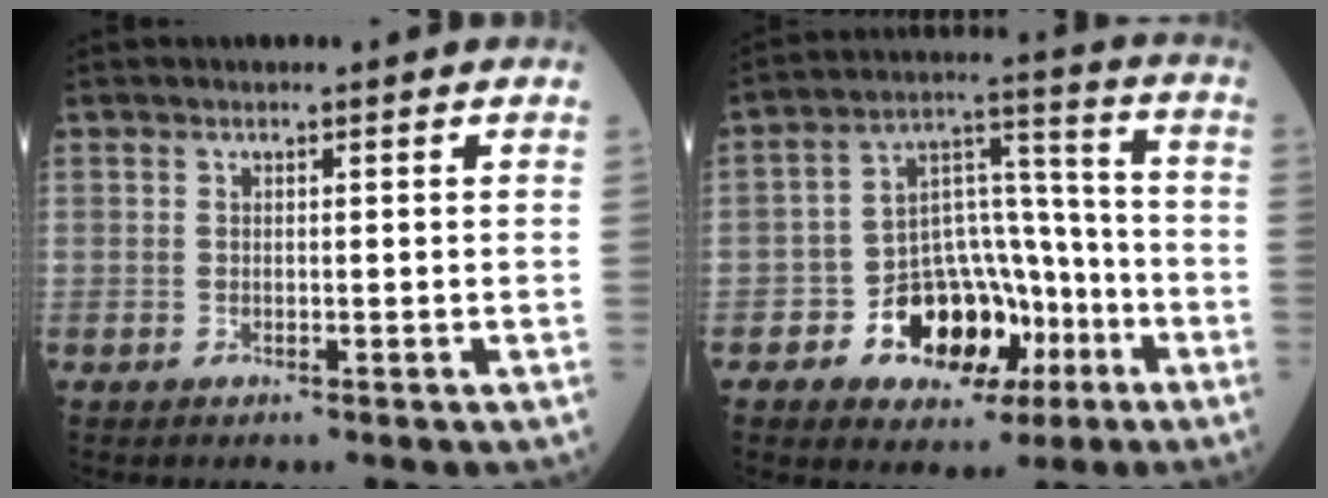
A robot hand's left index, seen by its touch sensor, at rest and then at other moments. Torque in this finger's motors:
{"motor_torque": [0.52, 0.44, 0.26, 0.06]}